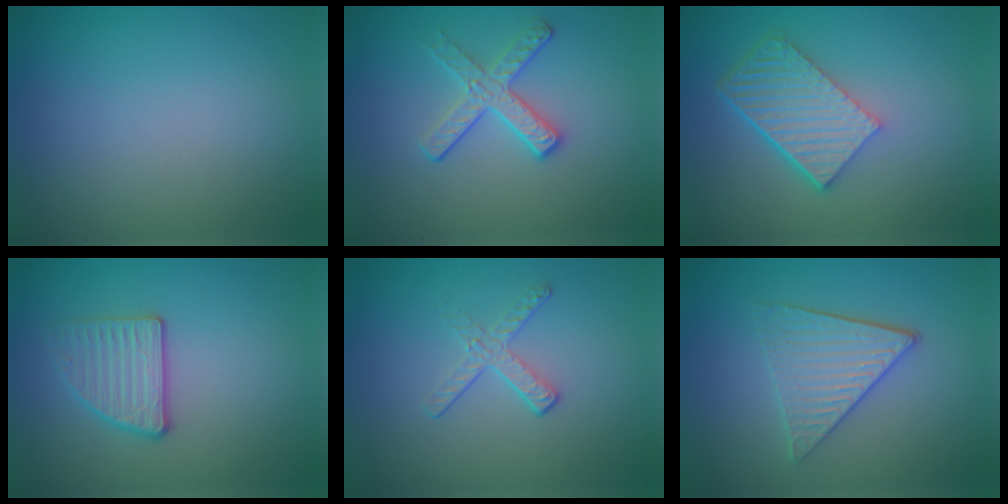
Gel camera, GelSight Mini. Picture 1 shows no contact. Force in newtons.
{"total": 2.8, "press": 2.6, "slide": 1.1}
{"total": 6.0, "press": 4.2, "slide": 4.2}
{"total": 2.7, "press": 2.5, "slide": 1.2}
{"total": 1.9, "press": 1.1, "slide": 1.6}
{"total": 4.1, "press": 3.3, "slide": 2.3}